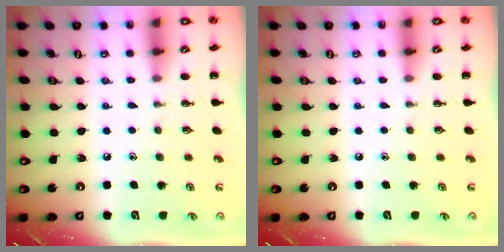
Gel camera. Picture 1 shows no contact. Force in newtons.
{"total": 0.0}